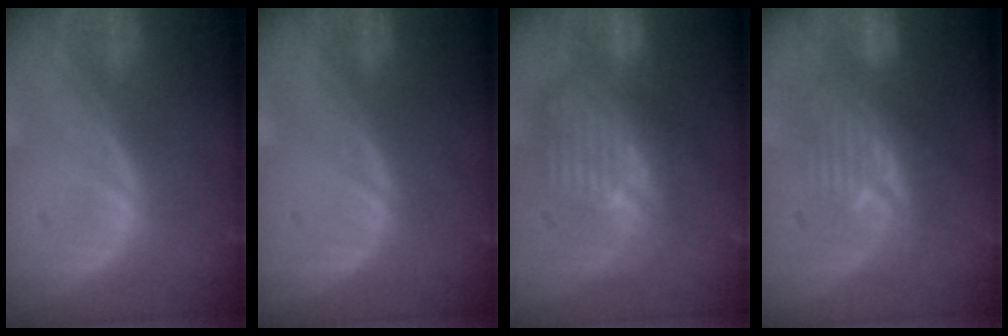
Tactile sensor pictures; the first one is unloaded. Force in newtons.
{"total": 0.0}
{"total": 10.5, "press": 9.4, "slide": 4.8}
{"total": 8.0, "press": 7.8, "slide": 1.9}